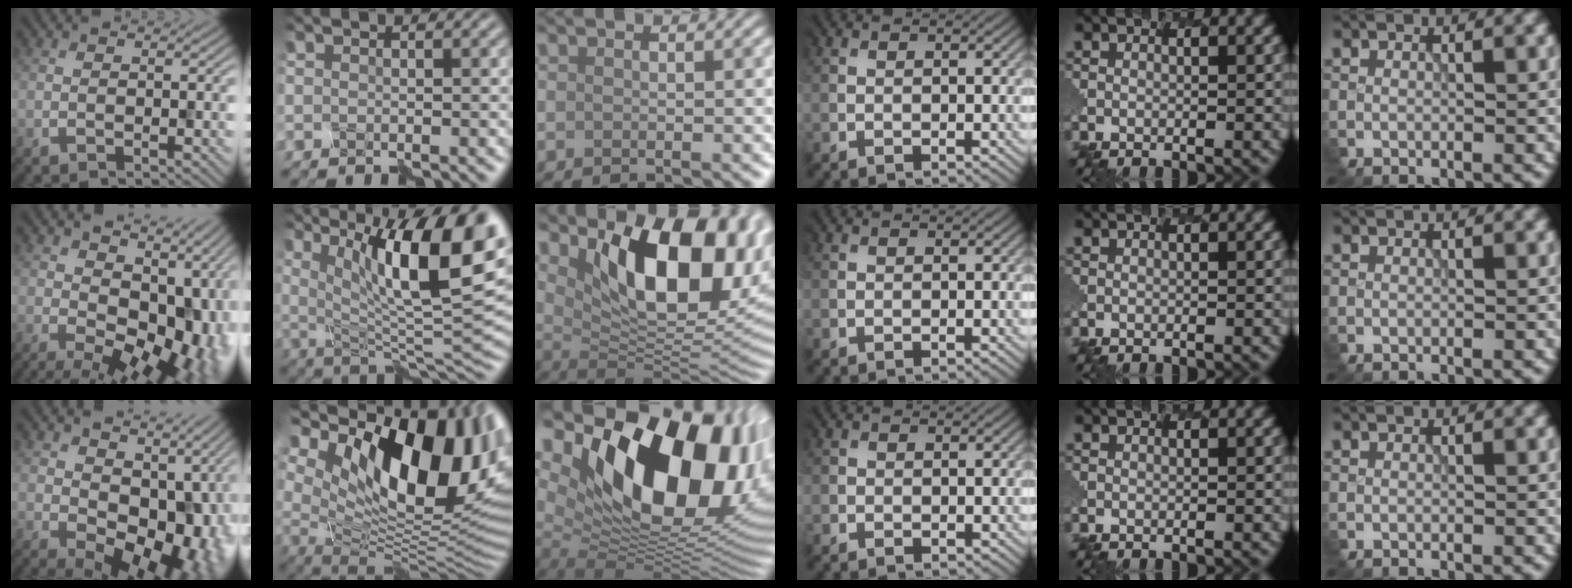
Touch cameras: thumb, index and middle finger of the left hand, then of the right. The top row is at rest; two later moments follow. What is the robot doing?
{"motion": "disassemble", "object": "spray bottle"}